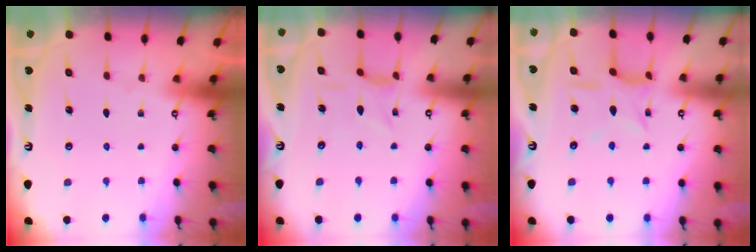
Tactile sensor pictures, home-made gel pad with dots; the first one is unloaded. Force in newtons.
{"total": 1.8, "press": 1.7, "slide": 0.4}
{"total": 8.5, "press": 8.5, "slide": 0.7}